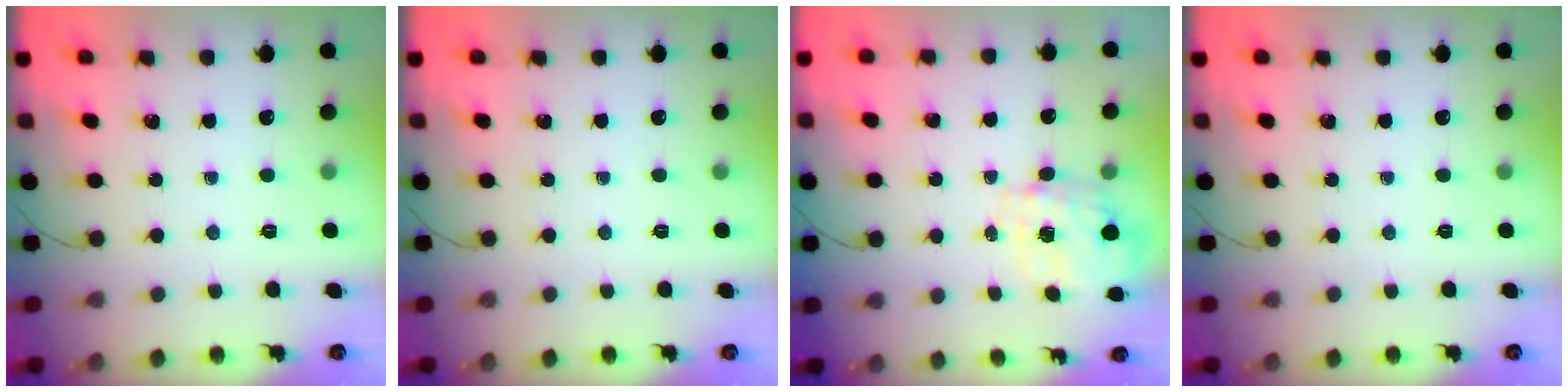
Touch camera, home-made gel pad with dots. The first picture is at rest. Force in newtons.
{"total": 0.0}
{"total": 3.6, "press": 3.5, "slide": 0.8}
{"total": 0.0}